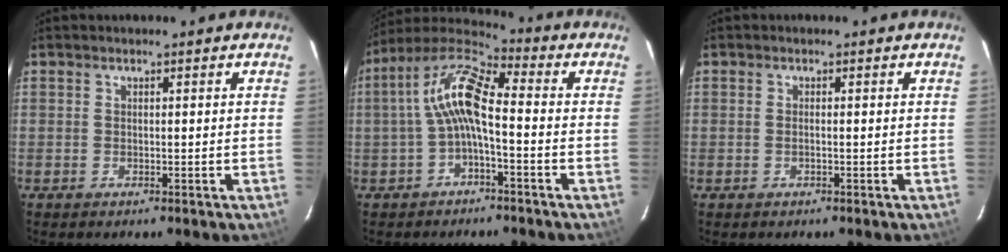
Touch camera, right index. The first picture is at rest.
{"total": 9.8, "force": [-1.3, 3.1, 9.2], "torque": [-0.192, 0.024, -0.029]}
{"total": 0.8, "force": [-0.3, -0.1, 0.8], "torque": [-0.015, 0.001, -0.006]}